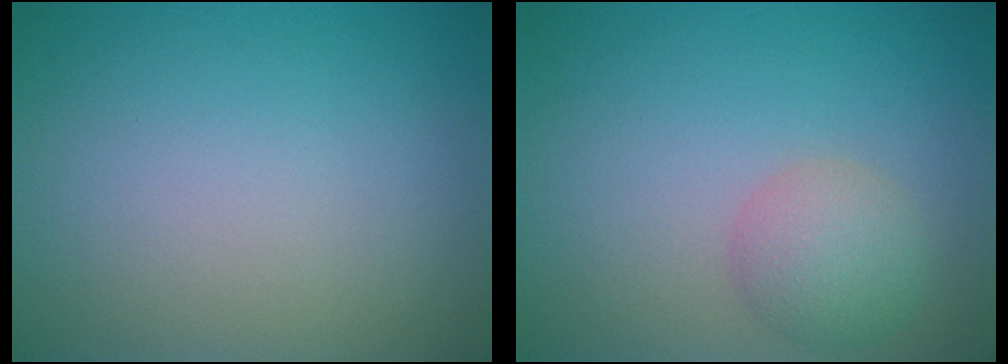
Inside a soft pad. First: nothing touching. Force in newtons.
{"total": 2.9, "press": 2.9, "slide": 0.2}